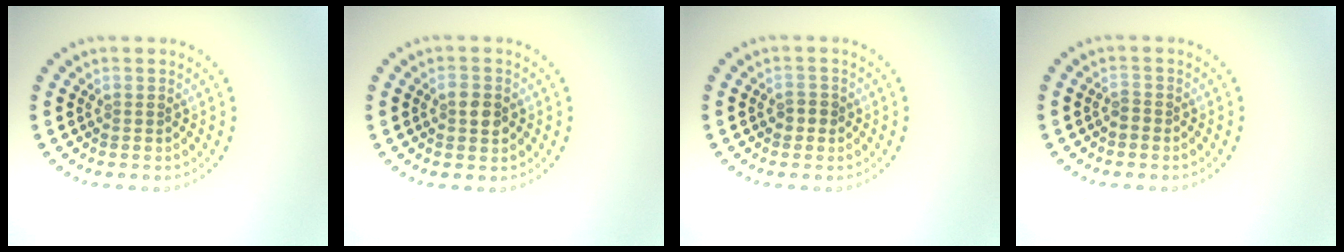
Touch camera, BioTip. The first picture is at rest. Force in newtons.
{"total": 2.4, "press": 2.4, "slide": 0.1}
{"total": 1.2, "press": 1.1, "slide": 0.4}
{"total": 0.7, "press": 0.4, "slide": 0.6}